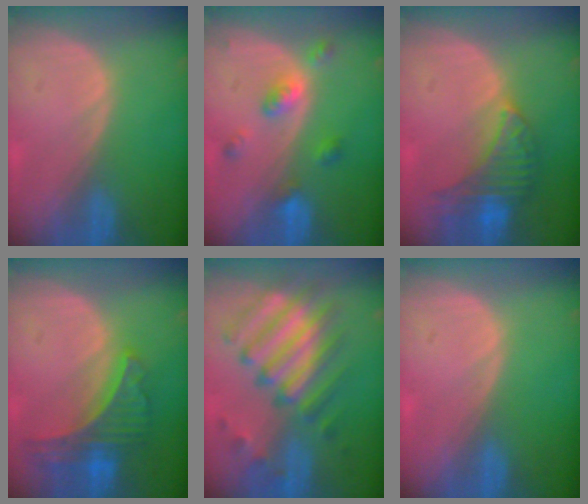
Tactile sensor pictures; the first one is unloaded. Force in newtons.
{"total": 5.3, "press": 4.6, "slide": 2.5}
{"total": 7.4, "press": 7.1, "slide": 2.1}
{"total": 8.0, "press": 7.1, "slide": 3.8}
{"total": 10.2, "press": 9.9, "slide": 2.6}
{"total": 0.0}